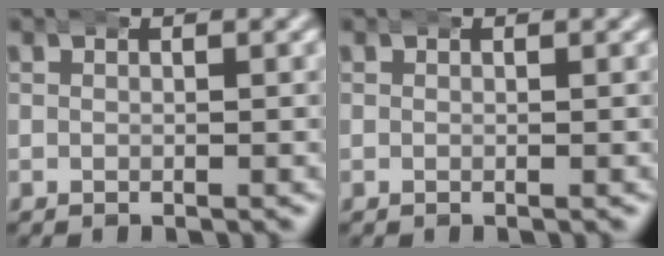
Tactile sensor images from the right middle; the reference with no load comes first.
{"total": 0.0}